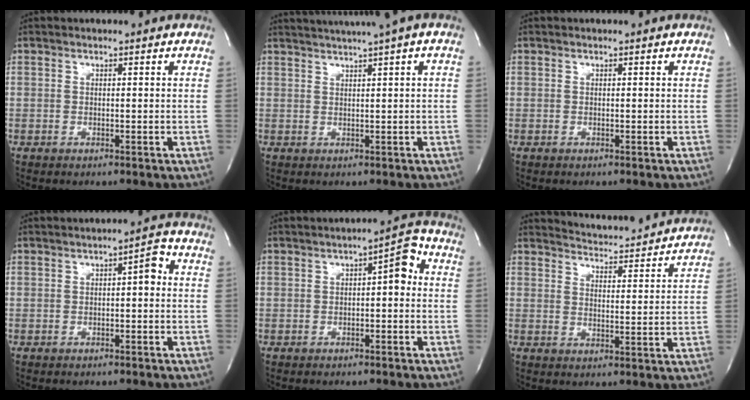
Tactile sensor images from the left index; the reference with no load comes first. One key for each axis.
{"total": 7.2, "fx": 5.3, "fy": -1.1, "fz": 4.7, "tx": -0.075, "ty": 0.023, "tz": 0.068}
{"total": 0.0}
{"total": 2.8, "fx": 0.0, "fy": 0.9, "fz": 2.6, "tx": -0.036, "ty": 0.010, "tz": -0.003}
{"total": 4.5, "fx": 0.2, "fy": 1.6, "fz": 4.2, "tx": -0.056, "ty": 0.020, "tz": -0.004}
{"total": 10.7, "fx": 10.6, "fy": 0.3, "fz": 1.3, "tx": -0.026, "ty": -0.007, "tz": 0.135}